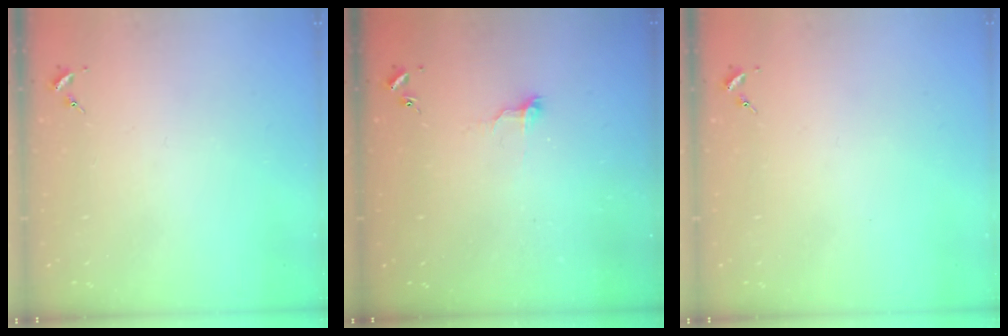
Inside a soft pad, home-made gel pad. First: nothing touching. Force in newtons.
{"total": 7.5, "press": 7.5, "slide": 0.7}
{"total": 0.0}